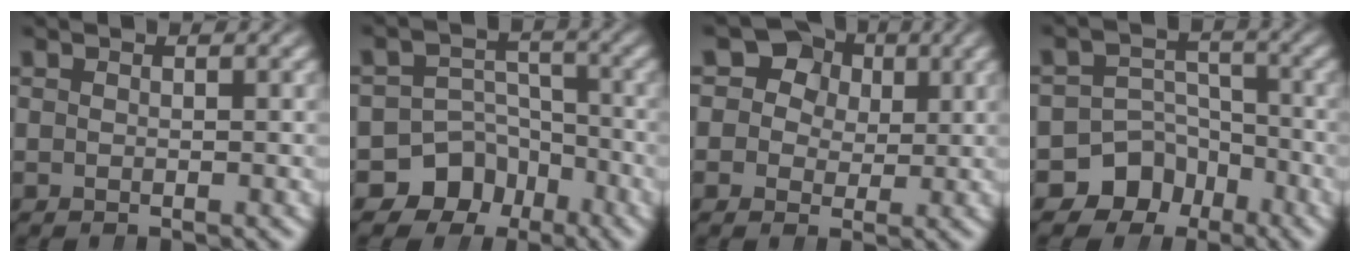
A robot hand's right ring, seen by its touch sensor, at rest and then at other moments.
{"total": 11.3, "force": [-5.4, 9.4, 3.4], "torque": [-0.048, -0.034, -0.087]}
{"total": 10.7, "force": [2.8, 9.2, 4.6], "torque": [-0.084, 0.008, 0.028]}
{"total": 10.2, "force": [-5.0, 8.4, 2.9], "torque": [-0.041, -0.029, -0.083]}